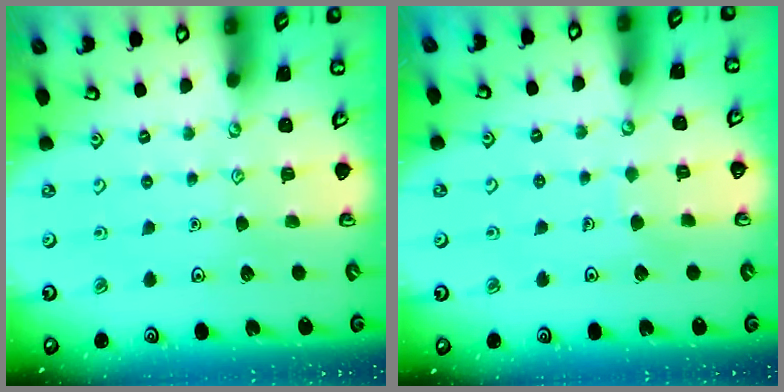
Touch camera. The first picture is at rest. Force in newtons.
{"total": 2.2, "press": 2.2, "slide": 0.1}